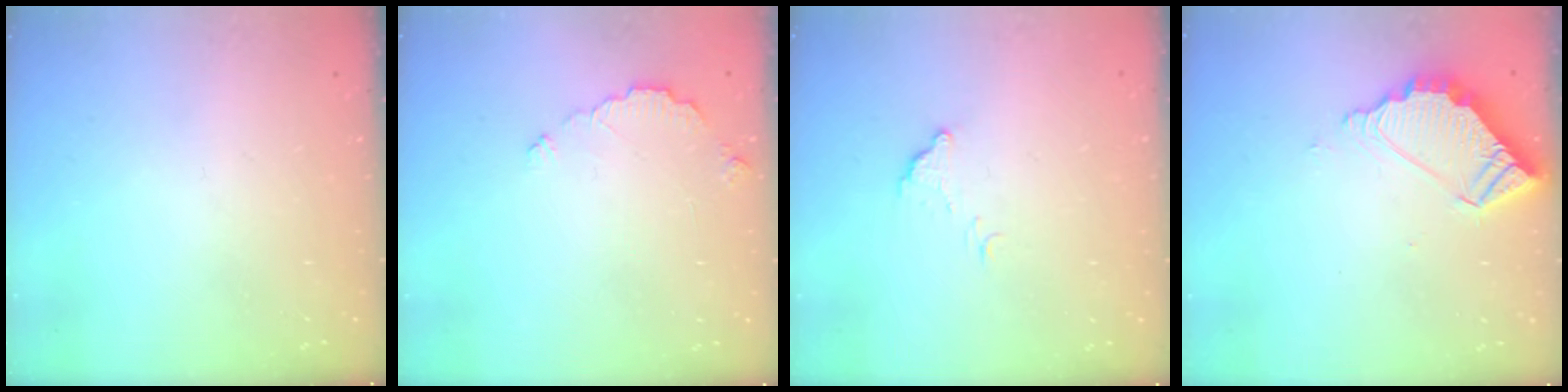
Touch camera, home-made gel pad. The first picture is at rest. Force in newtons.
{"total": 4.1, "press": 4.1, "slide": 0.4}
{"total": 4.9, "press": 4.9, "slide": 0.1}
{"total": 5.8, "press": 5.8, "slide": 0.3}